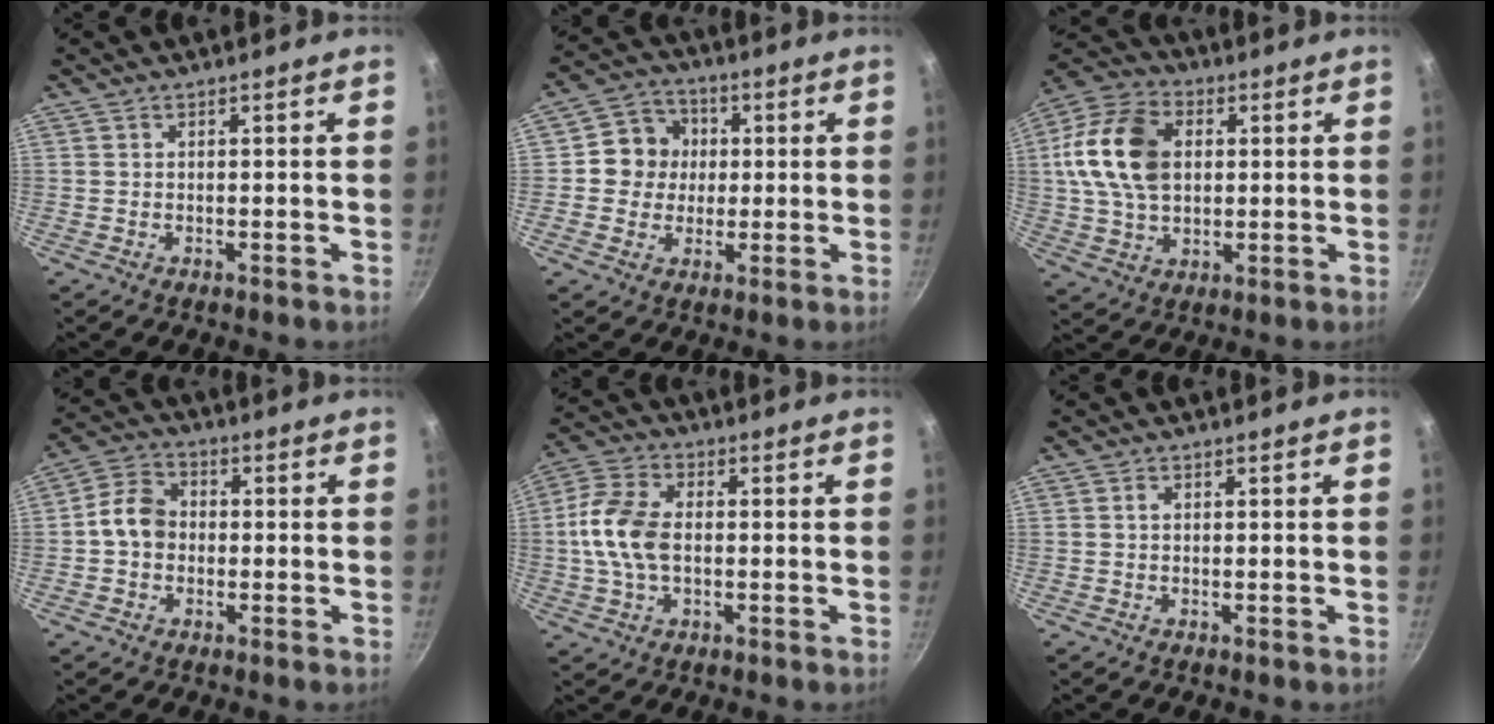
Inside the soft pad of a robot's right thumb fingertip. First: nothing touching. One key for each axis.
{"total": 8.7, "fx": 0.9, "fy": 8.1, "fz": 2.8, "tx": -0.003, "ty": 0.014, "tz": -0.001}
{"total": 17.0, "fx": 2.7, "fy": 11.8, "fz": 12.0, "tx": -0.208, "ty": 0.012, "tz": 0.041}
{"total": 7.4, "fx": -0.5, "fy": 5.9, "fz": 4.3, "tx": -0.053, "ty": 0.021, "tz": -0.024}
{"total": 11.0, "fx": -0.4, "fy": 6.8, "fz": 8.6, "tx": -0.169, "ty": 0.021, "tz": -0.018}
{"total": 0.8, "fx": 0.1, "fy": 0.6, "fz": 0.5, "tx": -0.009, "ty": 0.004, "tz": 0.002}